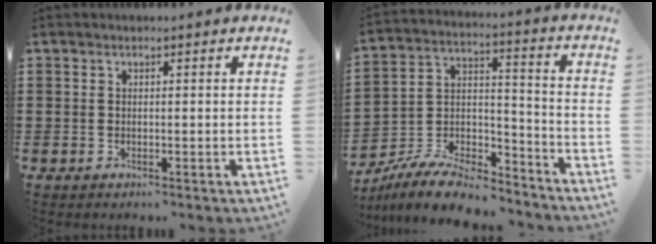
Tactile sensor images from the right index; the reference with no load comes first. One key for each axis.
{"total": 9.0, "fx": -8.1, "fy": 2.3, "fz": 3.3, "tx": -0.064, "ty": 0.021, "tz": -0.157}